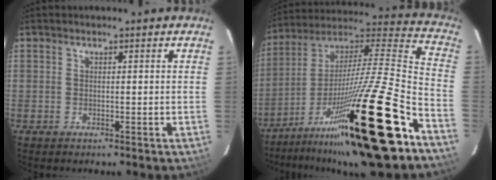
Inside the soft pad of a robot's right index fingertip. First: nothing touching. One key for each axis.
{"total": 33.8, "fx": -20.8, "fy": 3.1, "fz": 26.5, "tx": -0.421, "ty": -0.040, "tz": -0.351}